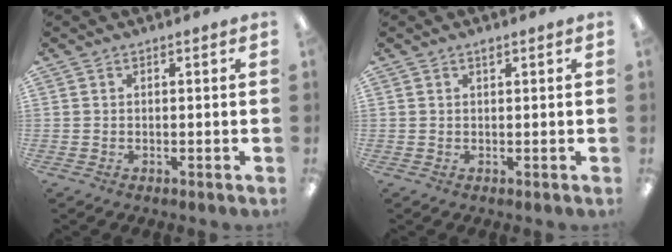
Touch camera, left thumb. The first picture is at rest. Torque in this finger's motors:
{"motor_torque": [0.22, 0.04, 0.30, -0.06, 0.00]}